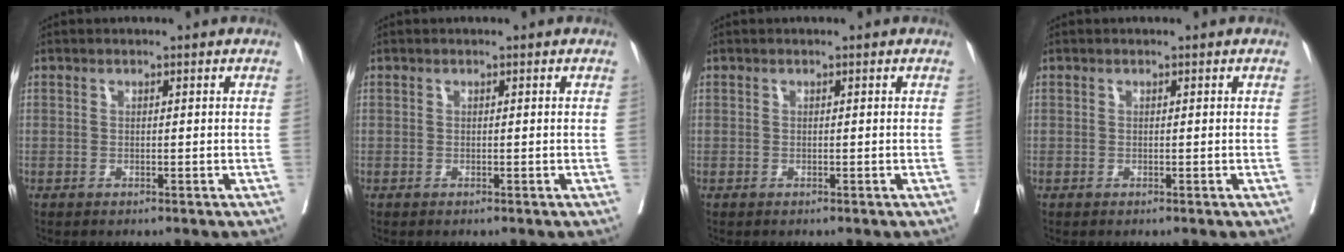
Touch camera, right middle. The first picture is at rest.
{"total": 0.0}
{"total": 0.0}
{"total": 0.0}